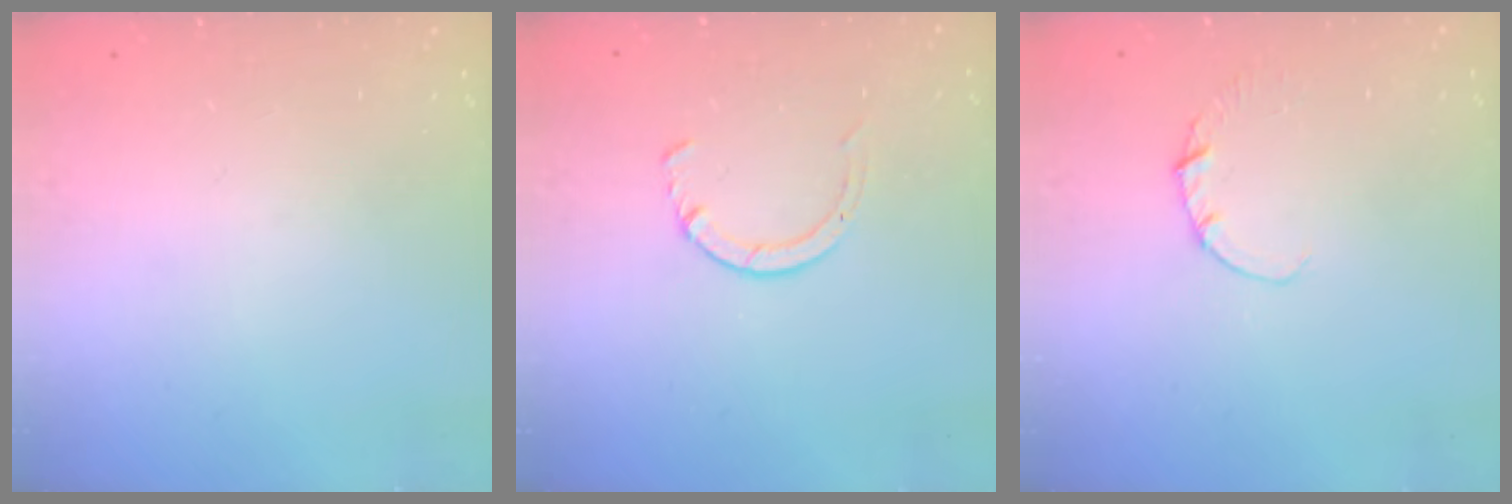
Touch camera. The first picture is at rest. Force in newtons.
{"total": 2.8, "press": 2.8, "slide": 0.4}
{"total": 1.1, "press": 1.1, "slide": 0.1}